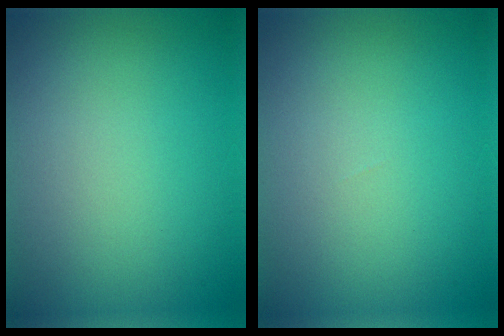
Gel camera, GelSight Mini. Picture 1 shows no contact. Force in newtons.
{"total": 0.0}